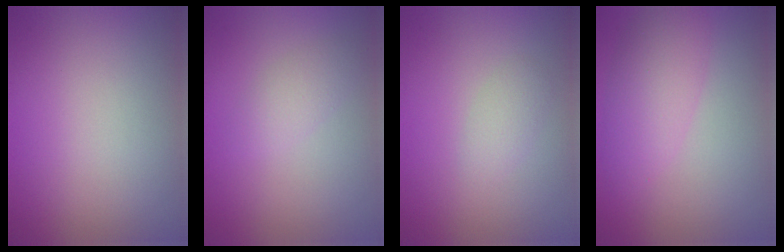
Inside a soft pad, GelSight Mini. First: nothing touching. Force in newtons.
{"total": 1.7, "press": 1.7, "slide": 0.0}
{"total": 1.4, "press": 1.4, "slide": 0.1}
{"total": 3.8, "press": 3.8, "slide": 0.1}